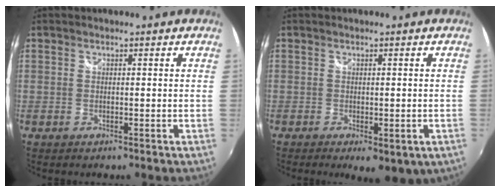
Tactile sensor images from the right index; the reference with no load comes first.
{"total": 6.8, "force": [-3.4, 2.8, 5.2], "torque": [-0.082, -0.030, -0.041]}